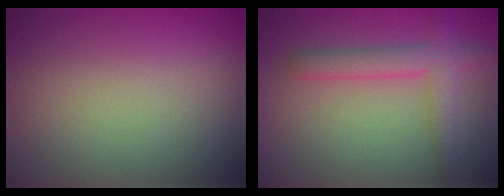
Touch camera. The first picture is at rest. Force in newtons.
{"total": 3.5, "press": 3.5, "slide": 0.2}